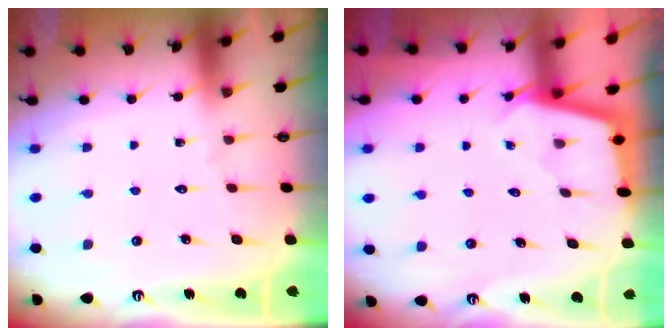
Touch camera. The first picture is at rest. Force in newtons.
{"total": 2.1, "press": 2.1, "slide": 0.2}